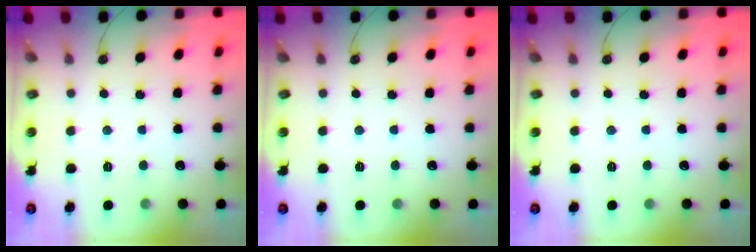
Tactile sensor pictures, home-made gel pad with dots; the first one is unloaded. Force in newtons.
{"total": 0.0}
{"total": 0.0}